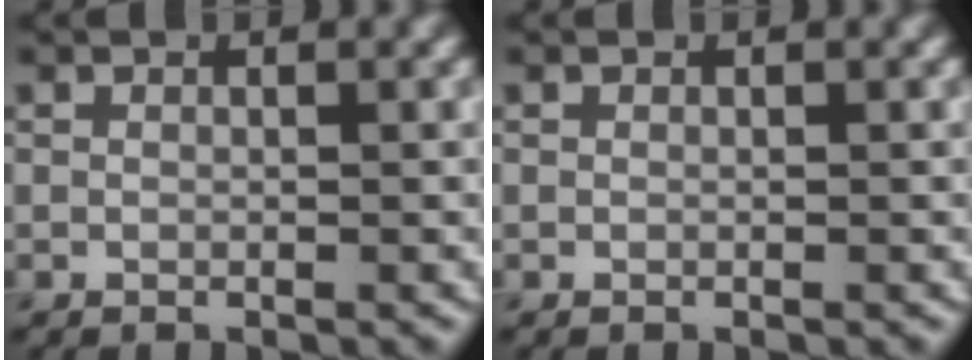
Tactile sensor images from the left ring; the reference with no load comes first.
{"total": 0.0}